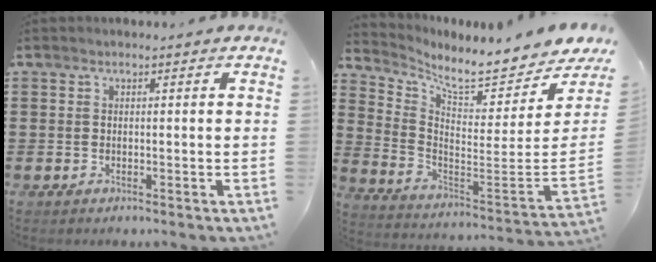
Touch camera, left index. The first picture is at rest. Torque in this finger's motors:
{"motor_torque": [-0.51, -1.62, 0.20, 0.04]}